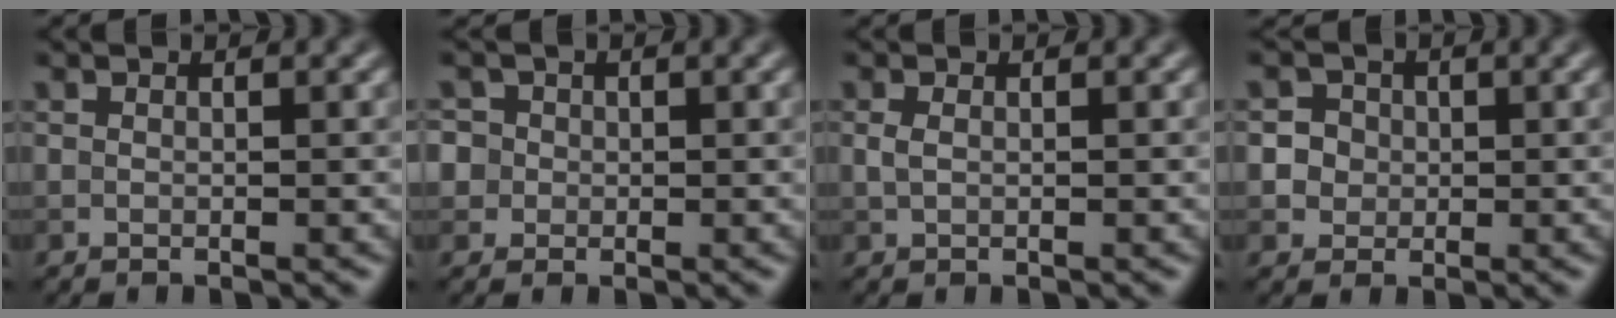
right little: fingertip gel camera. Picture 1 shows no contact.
{"total": 3.9, "force": [1.0, 3.6, 1.4], "torque": [-0.013, 0.027, 0.001]}
{"total": 0.8, "force": [0.1, 0.5, 0.6], "torque": [-0.016, 0.000, 0.002]}
{"total": 4.4, "force": [1.1, 4.0, 1.5], "torque": [-0.012, 0.024, 0.010]}